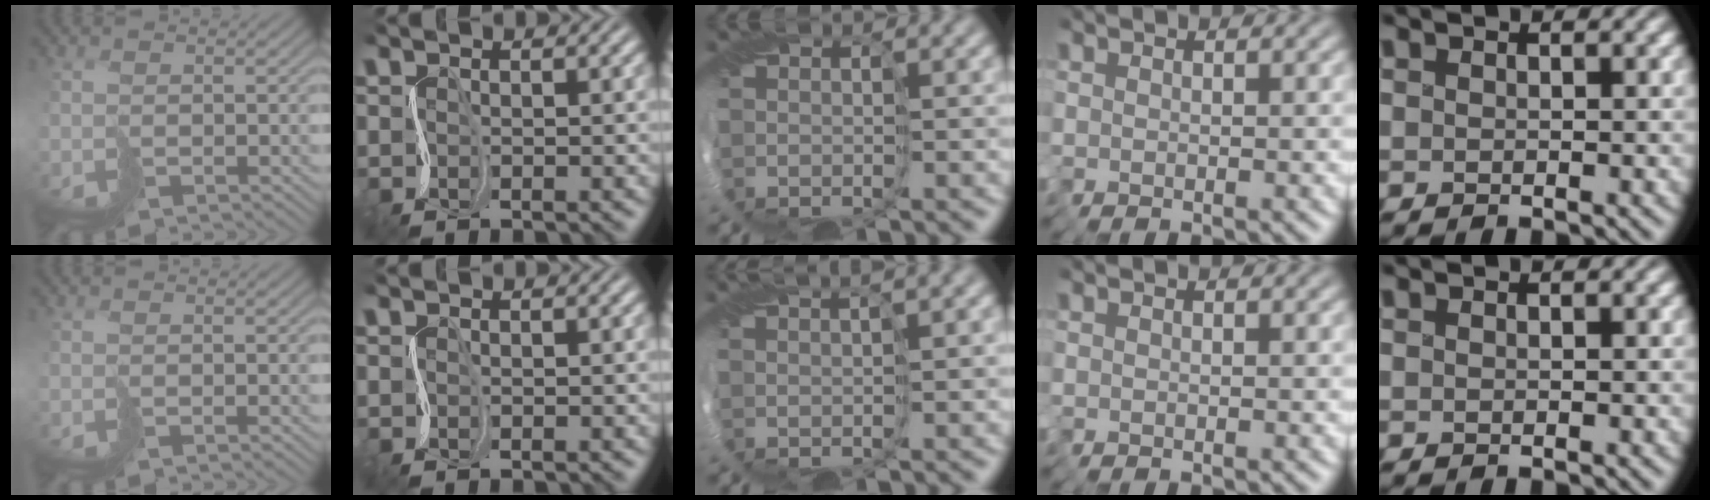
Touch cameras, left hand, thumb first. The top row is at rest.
{"middle": {"total": 2.2, "force": [1.5, 0.0, 1.6], "torque": [-0.034, 0.004, 0.025]}}